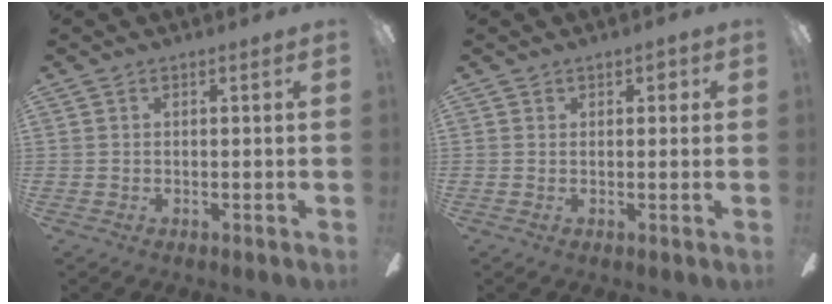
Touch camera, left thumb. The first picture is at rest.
{"total": 1.8, "force": [0.7, 1.0, 1.4], "torque": [-0.012, -0.002, 0.008]}